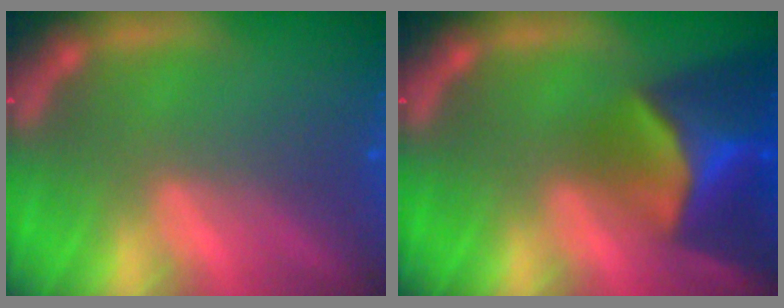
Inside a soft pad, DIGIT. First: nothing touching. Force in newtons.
{"total": 9.4}